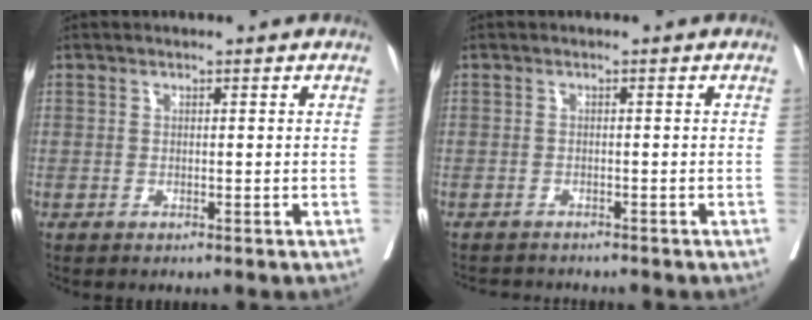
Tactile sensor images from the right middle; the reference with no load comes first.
{"total": 3.5, "force": [-3.4, 0.5, 0.5], "torque": [-0.004, -0.010, -0.053]}